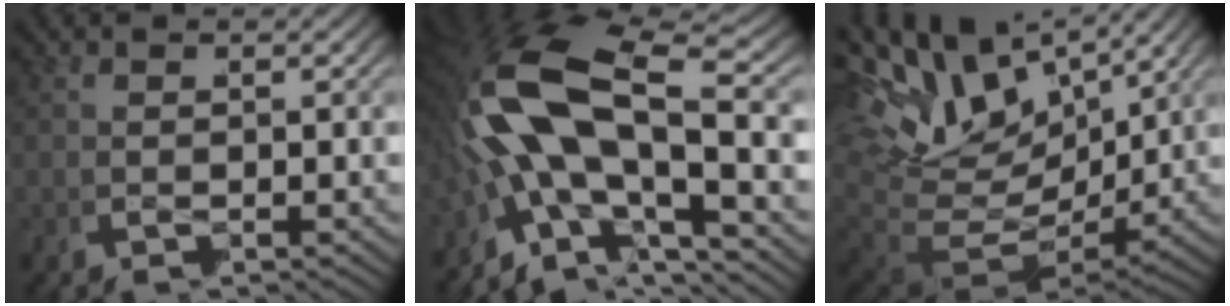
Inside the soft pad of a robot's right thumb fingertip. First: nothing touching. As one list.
[{"total": 11.3, "force": [-1.0, 6.9, 8.9], "torque": [-0.196, -0.016, -0.013]}, {"total": 11.0, "force": [0.8, 8.4, 7.1], "torque": [-0.169, -0.040, 0.030]}]